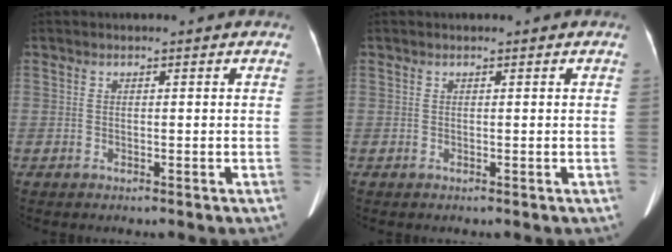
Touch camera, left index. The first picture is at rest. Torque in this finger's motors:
{"motor_torque": [0.06, 0.02, 0.04, 0.01]}